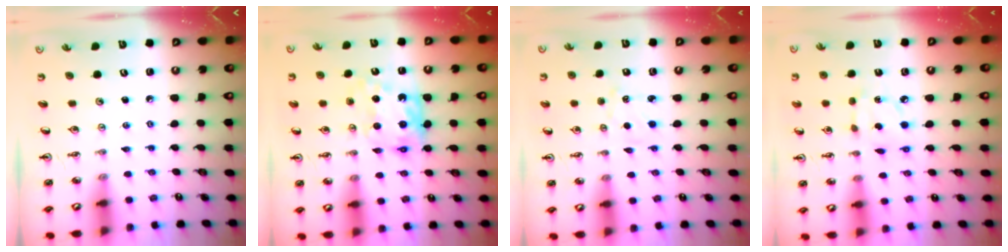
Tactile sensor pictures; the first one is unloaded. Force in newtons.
{"total": 10.3, "press": 10.3, "slide": 0.5}
{"total": 2.5, "press": 2.5, "slide": 0.4}
{"total": 4.8, "press": 4.8, "slide": 0.1}